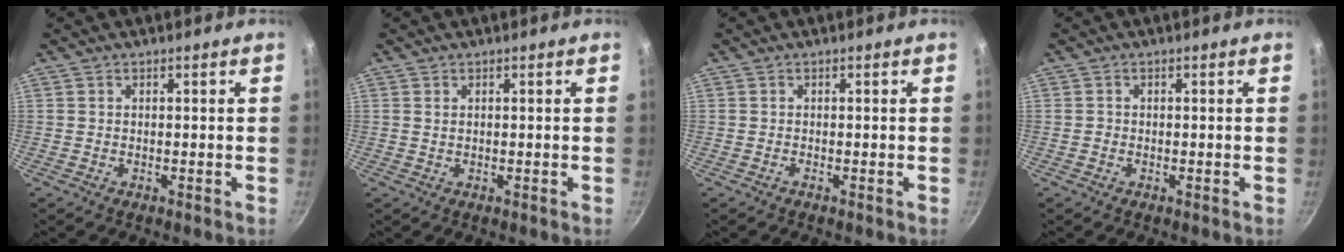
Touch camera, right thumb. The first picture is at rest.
{"total": 0.7, "force": [0.3, 0.4, 0.5], "torque": [-0.012, 0.002, 0.008]}
{"total": 0.0}
{"total": 0.8, "force": [-0.2, 0.7, 0.4], "torque": [-0.005, 0.002, -0.003]}